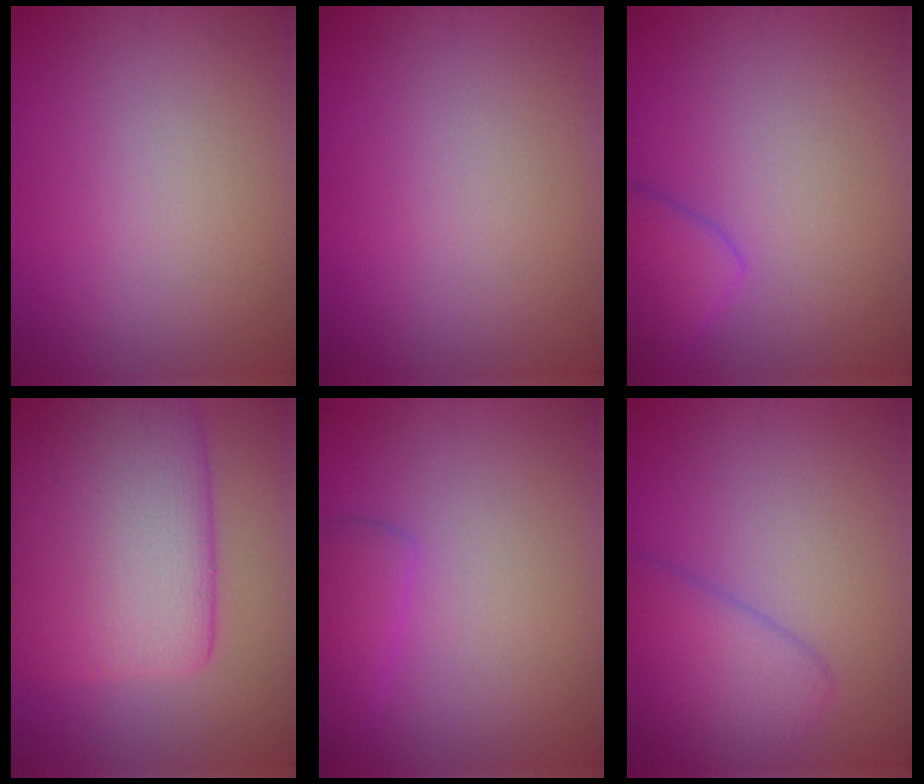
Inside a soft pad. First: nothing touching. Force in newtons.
{"total": 0.0}
{"total": 2.9, "press": 2.9, "slide": 0.2}
{"total": 11.7, "press": 11.6, "slide": 0.8}
{"total": 2.0, "press": 1.9, "slide": 0.2}
{"total": 4.0, "press": 4.0, "slide": 0.2}